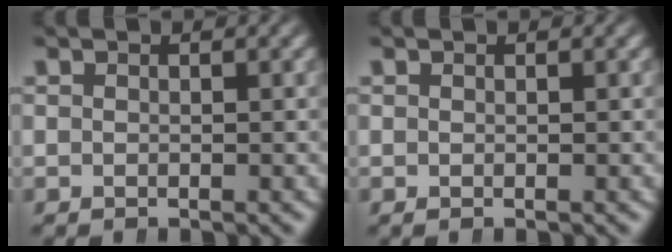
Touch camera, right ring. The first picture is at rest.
{"total": 0.0}